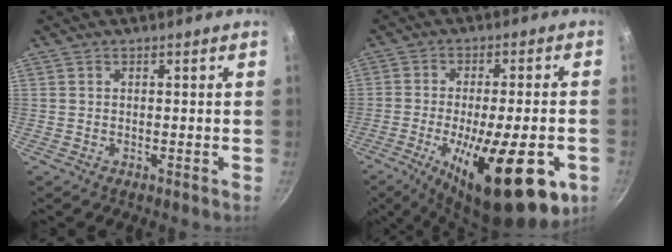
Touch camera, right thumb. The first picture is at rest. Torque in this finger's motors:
{"motor_torque": [0.74, 0.70, 1.91, -0.86, 0.22]}